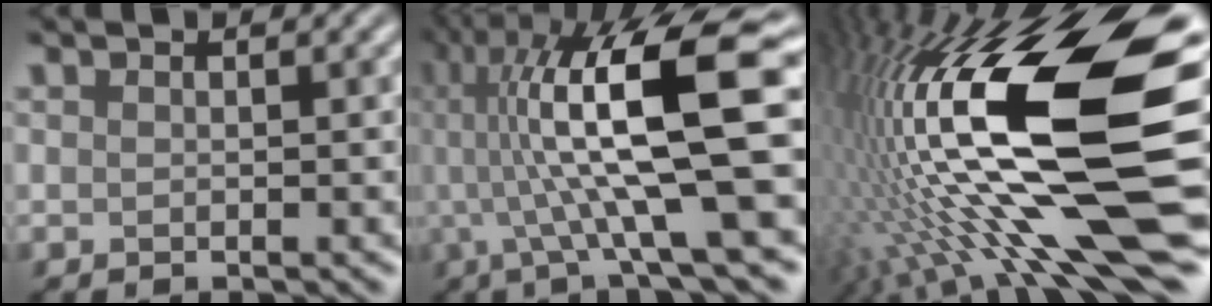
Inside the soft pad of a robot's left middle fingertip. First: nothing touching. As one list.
[{"total": 13.5, "force": [0.4, 2.6, 13.2], "torque": [-0.228, 0.024, 0.015]}, {"total": 19.2, "force": [-1.8, 5.5, 18.4], "torque": [-0.336, 0.008, -0.039]}]